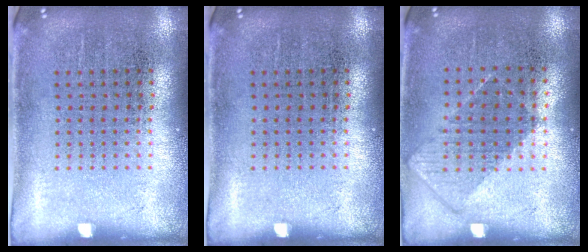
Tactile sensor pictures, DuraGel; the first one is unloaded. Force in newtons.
{"total": 0.0}
{"total": 0.8, "press": 0.7, "slide": 0.4}